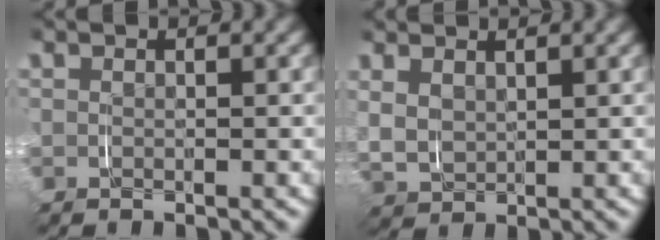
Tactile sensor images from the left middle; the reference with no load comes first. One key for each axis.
{"total": 2.1, "fx": 2.0, "fy": 0.7, "fz": -0.1, "tx": -0.004, "ty": 0.000, "tz": 0.038}